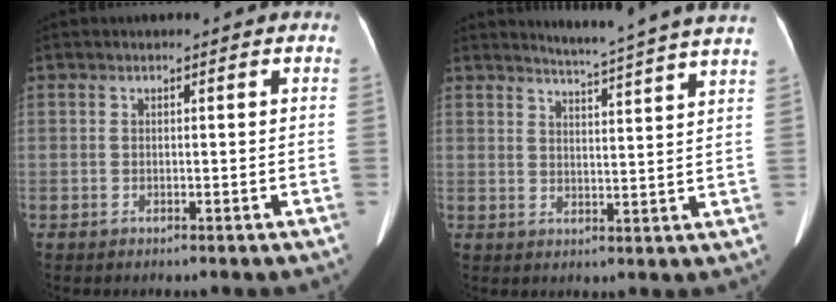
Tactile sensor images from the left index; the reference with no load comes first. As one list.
[{"total": 13.0, "force": [12.1, -2.0, 4.3], "torque": [-0.073, -0.043, 0.144]}]